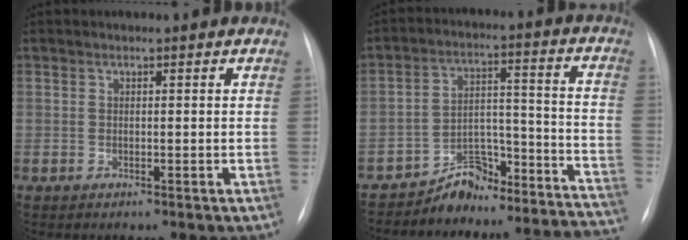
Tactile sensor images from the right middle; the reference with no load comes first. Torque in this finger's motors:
{"motor_torque": [0.98, -1.16, 0.27, 0.01]}